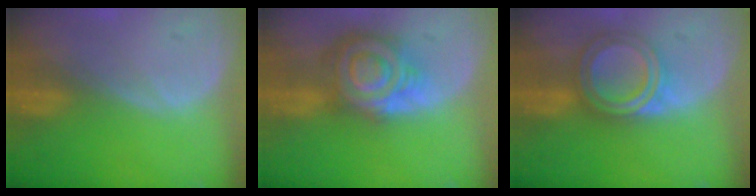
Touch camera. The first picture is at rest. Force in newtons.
{"total": 9.1, "press": 9.1, "slide": 0.5}
{"total": 5.8, "press": 5.8, "slide": 0.2}